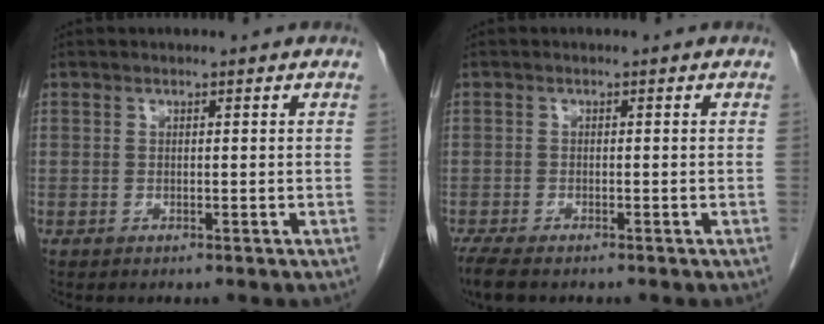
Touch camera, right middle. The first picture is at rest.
{"total": 3.9, "force": [-3.0, 1.1, 2.2], "torque": [-0.046, -0.013, -0.047]}